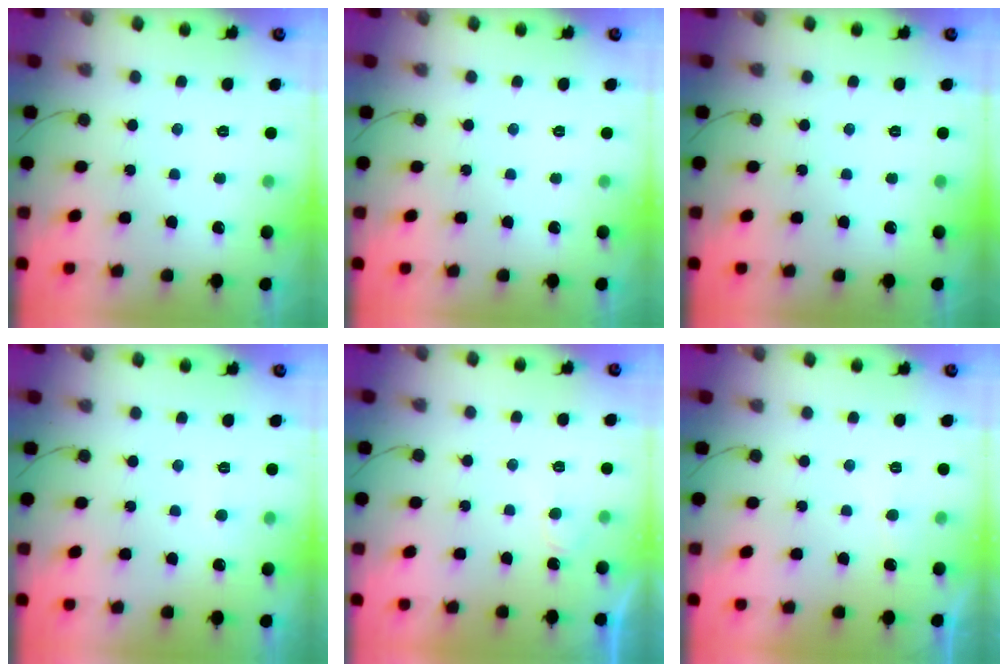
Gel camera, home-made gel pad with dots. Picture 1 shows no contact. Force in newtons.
{"total": 0.0}
{"total": 0.0}
{"total": 3.6, "press": 3.6, "slide": 0.4}
{"total": 4.8, "press": 4.8, "slide": 0.4}
{"total": 5.1, "press": 5.1, "slide": 0.4}